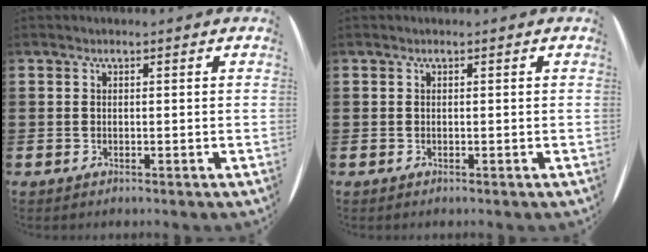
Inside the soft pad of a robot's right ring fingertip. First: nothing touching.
{"total": 0.0}